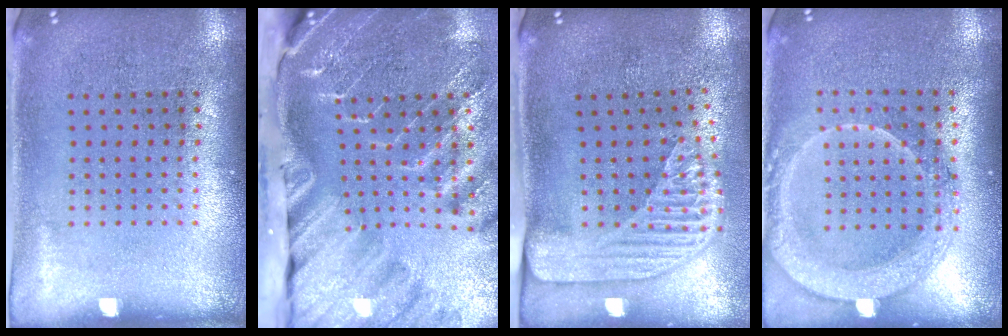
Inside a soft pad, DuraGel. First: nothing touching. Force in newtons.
{"total": 4.4, "press": 3.3, "slide": 2.9}
{"total": 2.3, "press": 1.8, "slide": 1.5}
{"total": 2.0, "press": 1.9, "slide": 0.8}